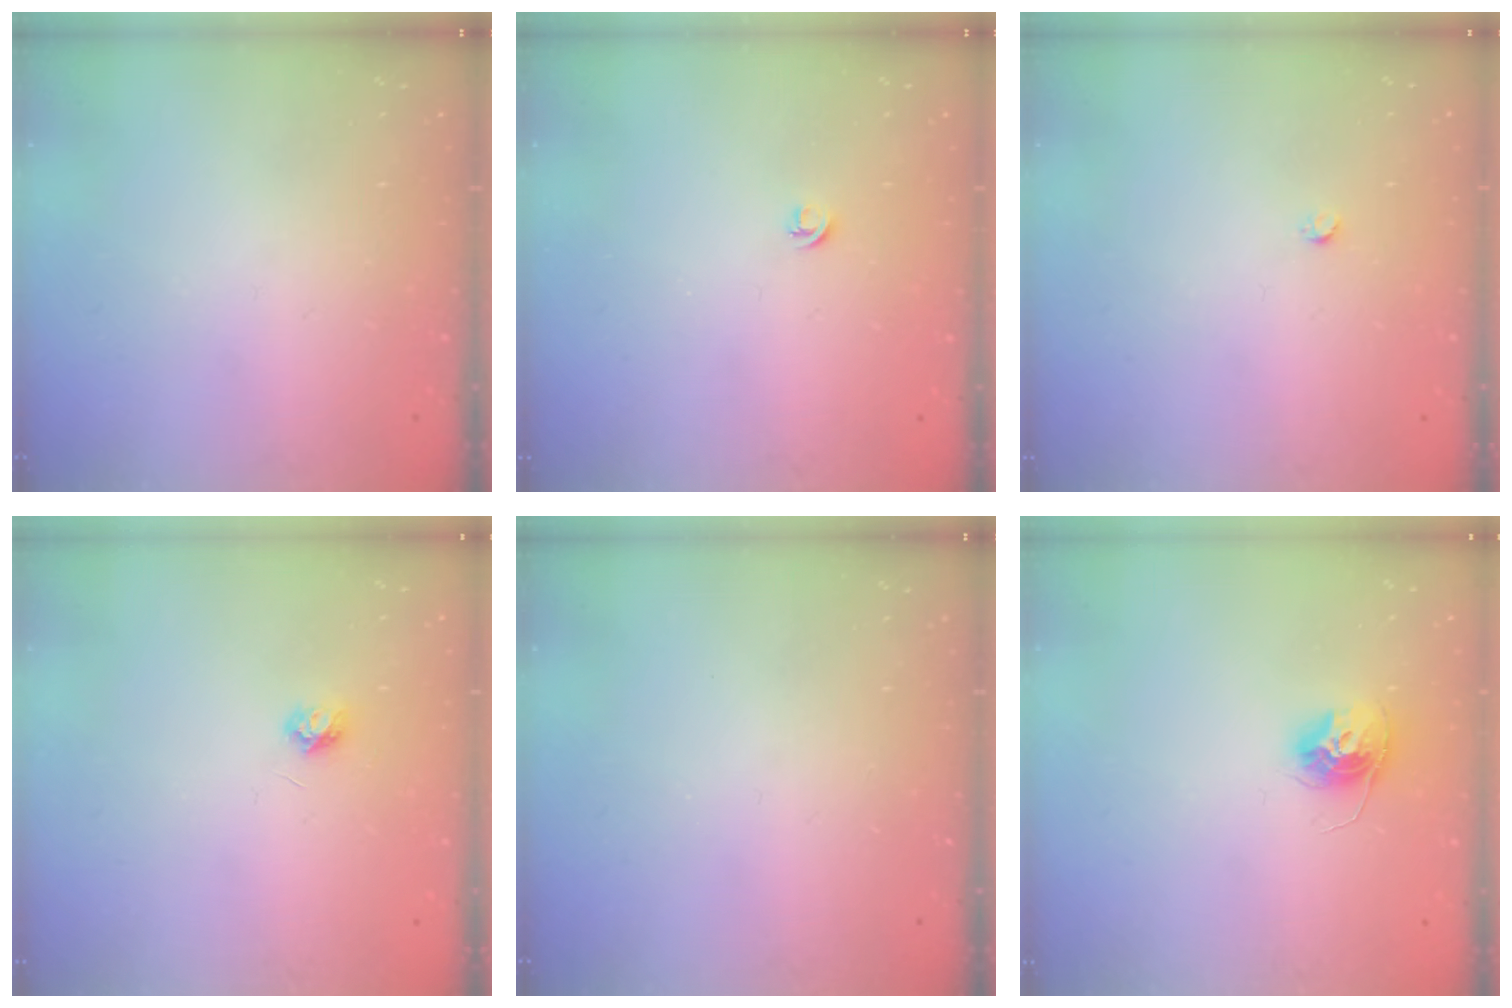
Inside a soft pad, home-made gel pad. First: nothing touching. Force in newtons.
{"total": 3.6, "press": 3.6, "slide": 0.5}
{"total": 2.4, "press": 2.4, "slide": 0.3}
{"total": 3.9, "press": 3.8, "slide": 0.5}
{"total": 0.0}
{"total": 10.5, "press": 10.5, "slide": 0.5}